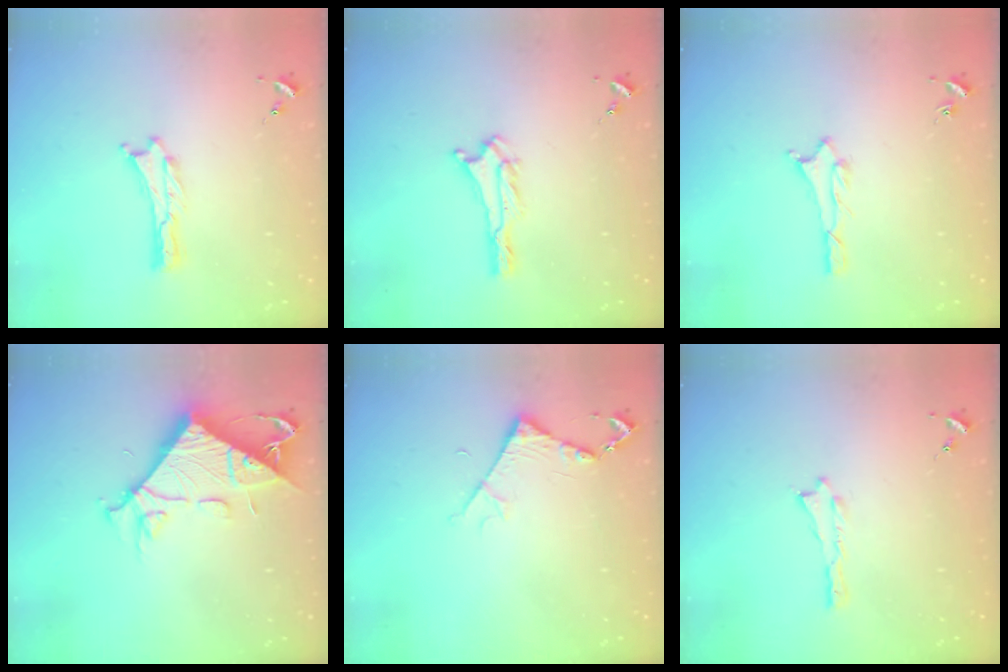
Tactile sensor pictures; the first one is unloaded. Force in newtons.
{"total": 0.6, "press": 0.6, "slide": 0.1}
{"total": 1.1, "press": 1.1, "slide": 0.1}
{"total": 11.0, "press": 11.0, "slide": 1.1}
{"total": 4.4, "press": 4.4, "slide": 0.5}
{"total": 0.0}